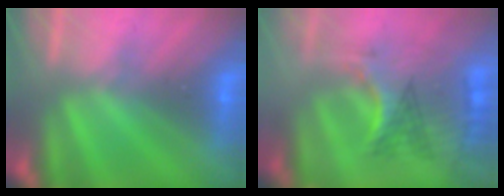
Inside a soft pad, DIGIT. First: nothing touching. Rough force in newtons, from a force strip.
{"total": 2.9}